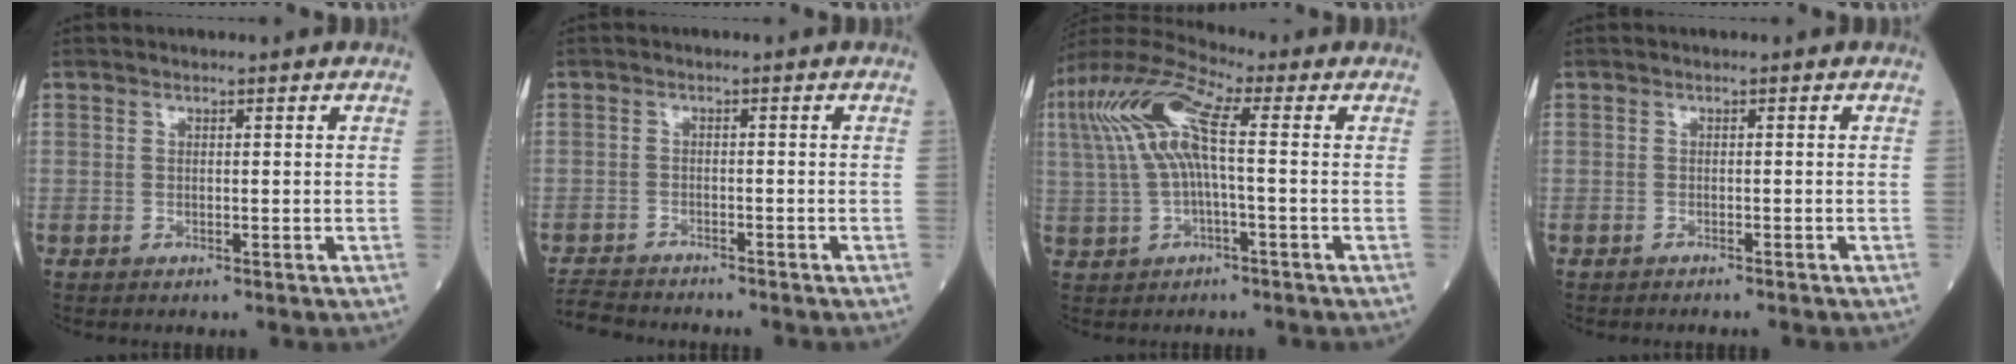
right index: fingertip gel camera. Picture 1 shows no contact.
{"total": 5.6, "force": [-5.4, 1.1, 0.7], "torque": [-0.010, -0.015, -0.095]}
{"total": 10.7, "force": [1.6, 2.1, 10.4], "torque": [-0.231, 0.035, 0.028]}
{"total": 2.2, "force": [-2.0, 0.2, 0.7], "torque": [-0.014, -0.001, -0.025]}